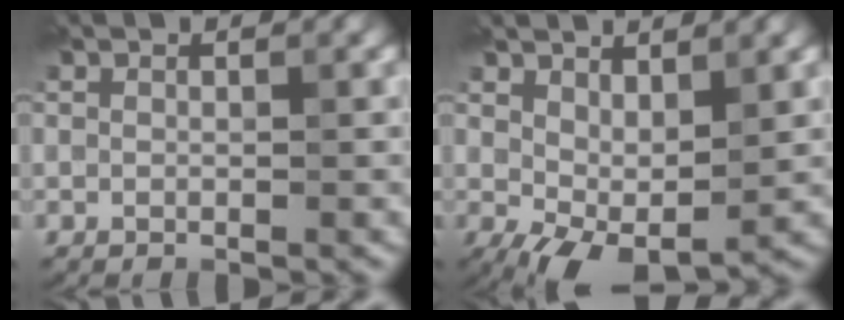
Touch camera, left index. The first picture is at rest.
{"total": 5.3, "force": [0.2, 2.6, 4.6], "torque": [-0.090, -0.003, 0.006]}